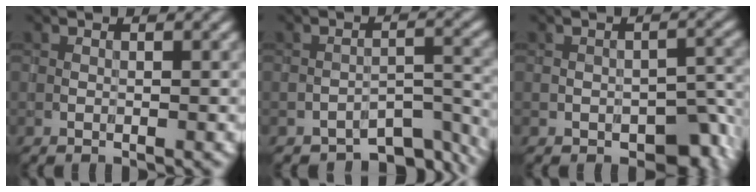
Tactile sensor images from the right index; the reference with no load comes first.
{"total": 5.2, "force": [-4.7, 1.6, 1.6], "torque": [-0.011, 0.000, -0.065]}
{"total": 5.1, "force": [-2.7, 3.1, 3.1], "torque": [-0.030, 0.000, -0.027]}